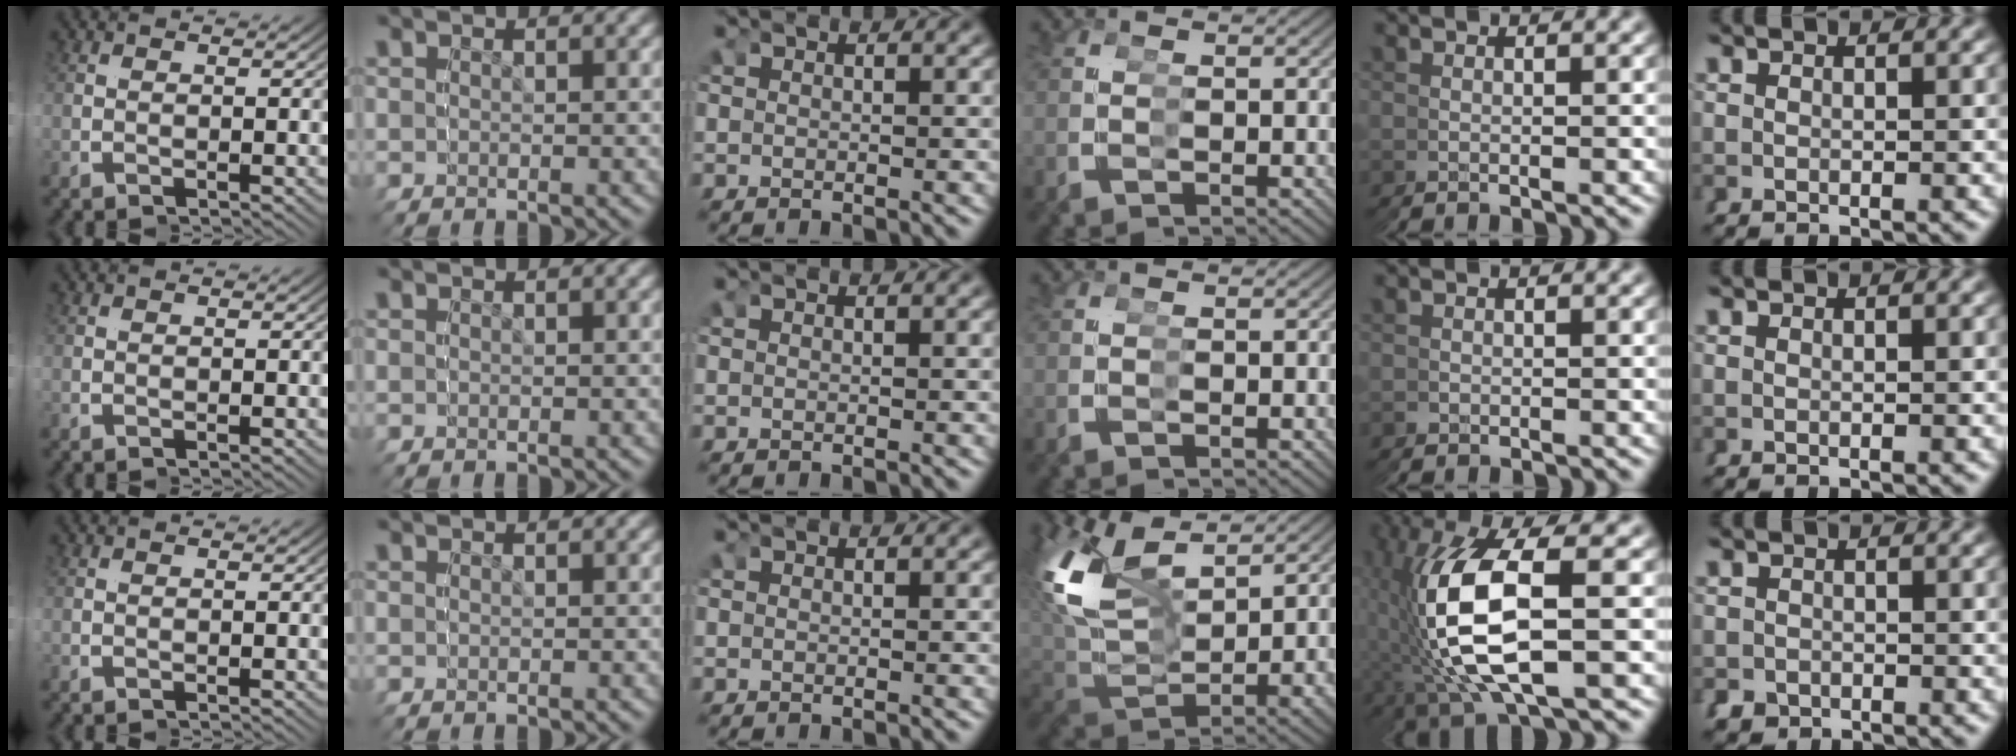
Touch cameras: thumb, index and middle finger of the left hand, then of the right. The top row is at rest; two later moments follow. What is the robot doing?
{"motion": "grasp_and_lifting", "object": "glue stick"}